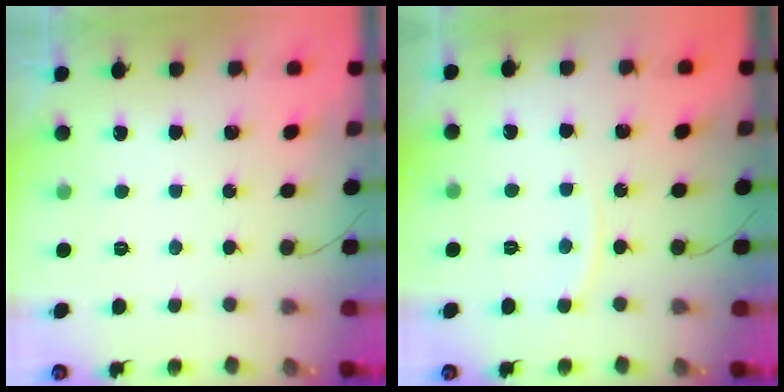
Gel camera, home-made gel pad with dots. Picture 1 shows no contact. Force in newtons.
{"total": 3.7, "press": 3.7, "slide": 0.5}